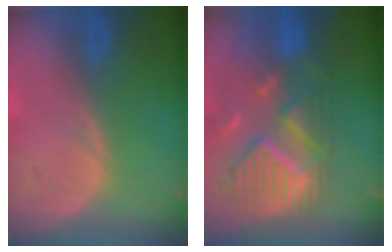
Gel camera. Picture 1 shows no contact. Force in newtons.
{"total": 12.0, "press": 10.5, "slide": 5.8}